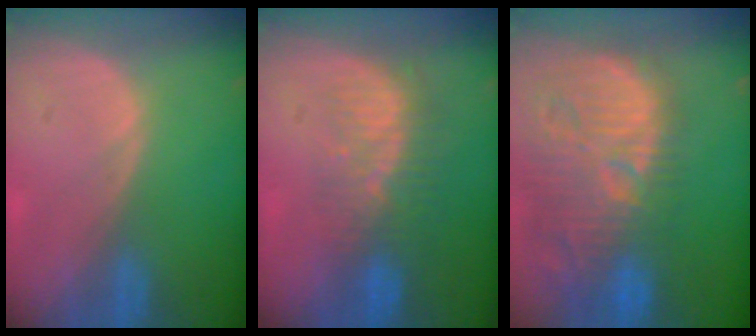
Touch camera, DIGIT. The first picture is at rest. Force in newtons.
{"total": 8.1, "press": 7.1, "slide": 3.9}
{"total": 14.8, "press": 13.2, "slide": 6.8}